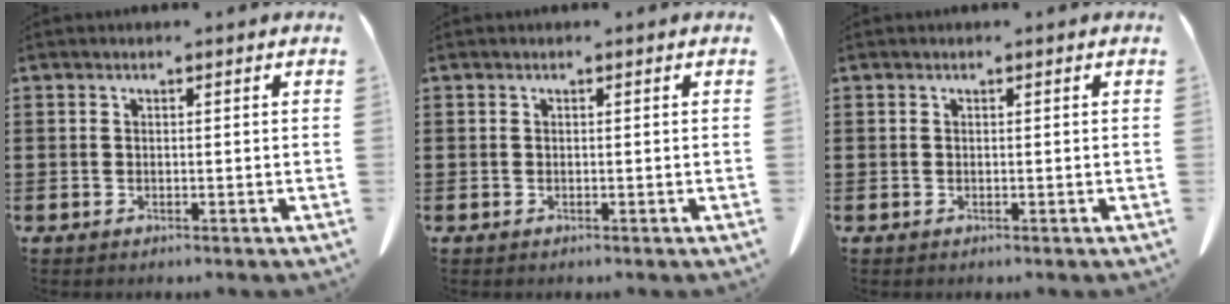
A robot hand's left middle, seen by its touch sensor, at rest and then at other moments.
{"total": 0.0}
{"total": 0.0}